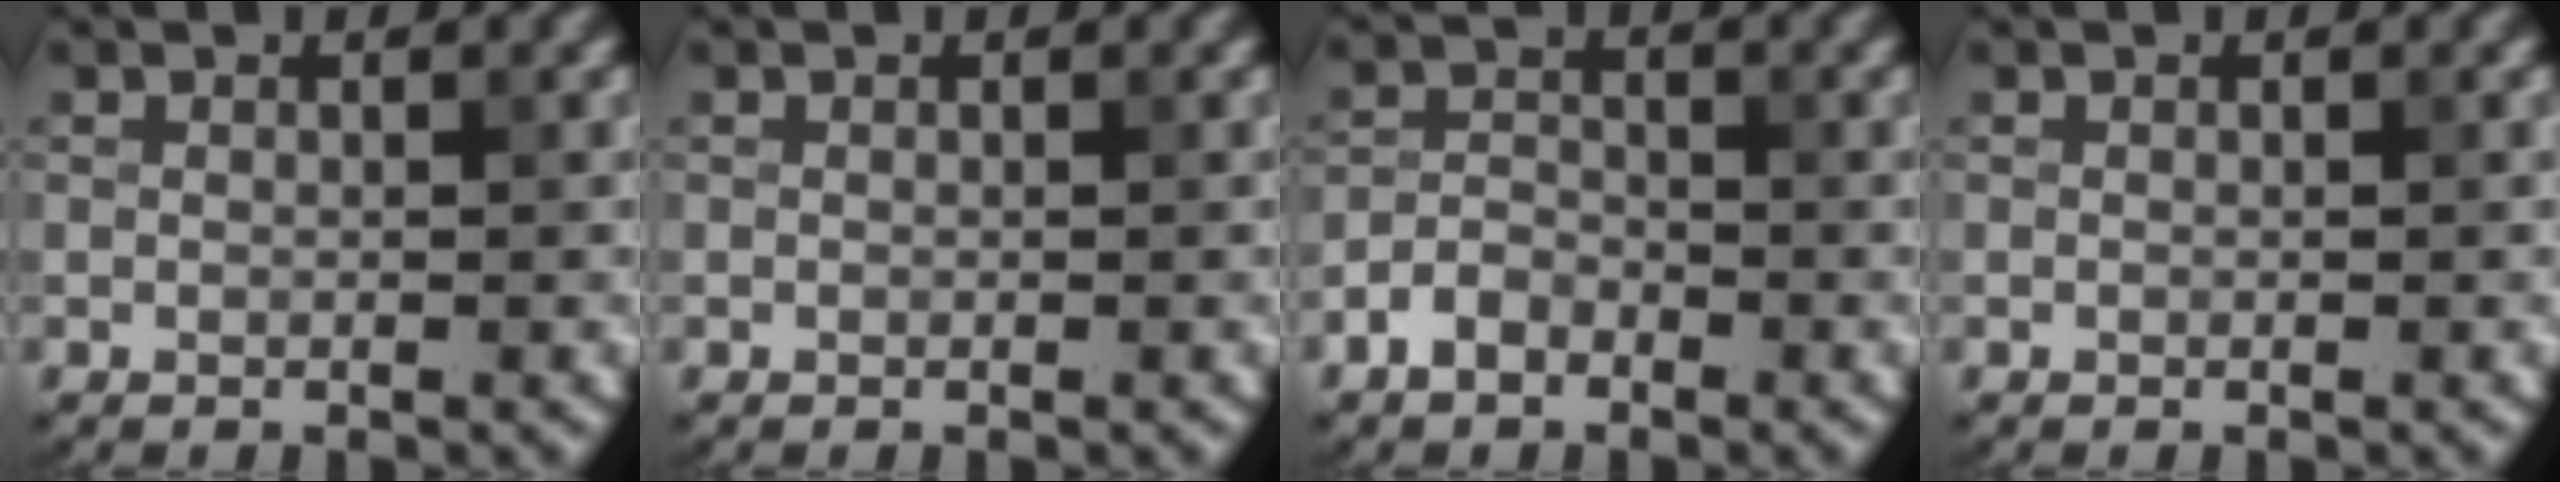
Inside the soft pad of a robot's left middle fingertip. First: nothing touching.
{"total": 0.0}
{"total": 2.4, "force": [-1.7, 1.4, 1.1], "torque": [-0.018, 0.006, -0.038]}
{"total": 0.0}